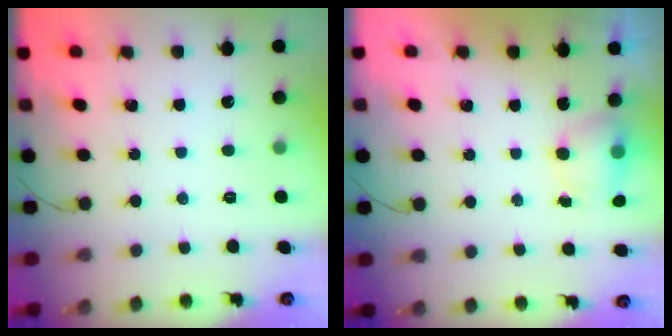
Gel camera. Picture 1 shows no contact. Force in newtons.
{"total": 6.9, "press": 5.5, "slide": 4.3}